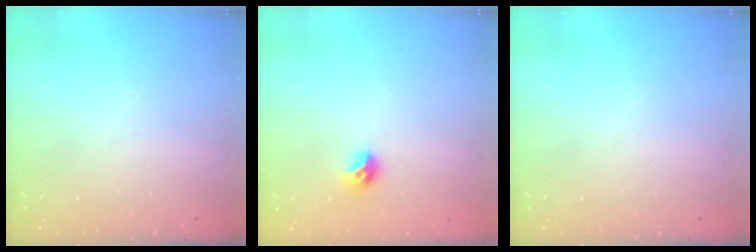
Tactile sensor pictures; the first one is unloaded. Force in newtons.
{"total": 7.5, "press": 7.4, "slide": 0.7}
{"total": 0.0}